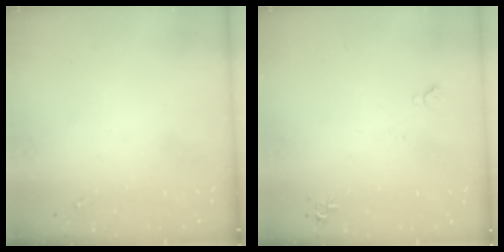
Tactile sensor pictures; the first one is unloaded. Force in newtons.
{"total": 5.2, "press": 5.1, "slide": 1.1}